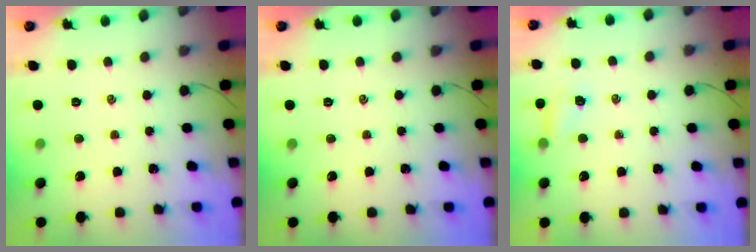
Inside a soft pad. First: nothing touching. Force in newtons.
{"total": 0.0}
{"total": 5.2, "press": 5.0, "slide": 1.6}